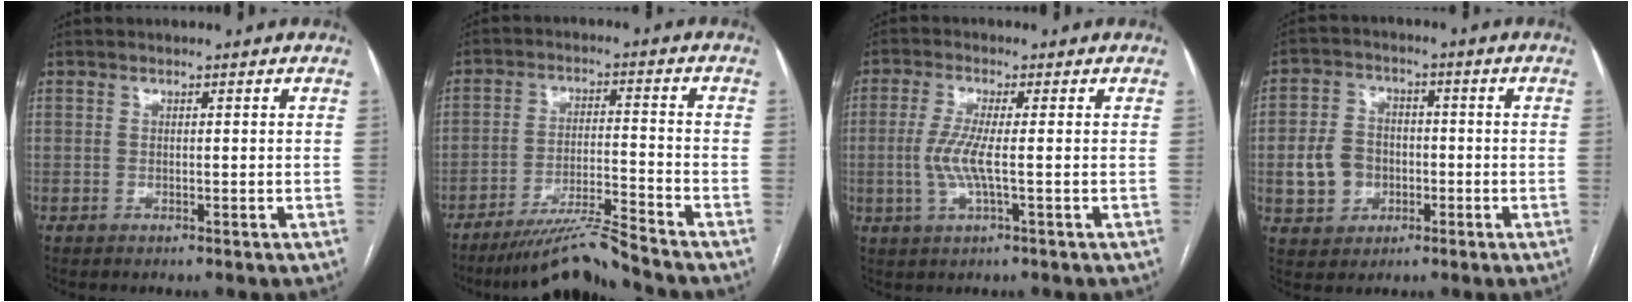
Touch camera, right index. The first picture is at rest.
{"total": 8.6, "force": [-7.9, -2.0, 2.7], "torque": [-0.041, -0.010, -0.143]}
{"total": 5.1, "force": [-0.5, 0.4, 5.1], "torque": [-0.116, -0.007, -0.014]}
{"total": 7.3, "force": [-1.5, 6.2, 3.5], "torque": [-0.081, 0.020, -0.019]}